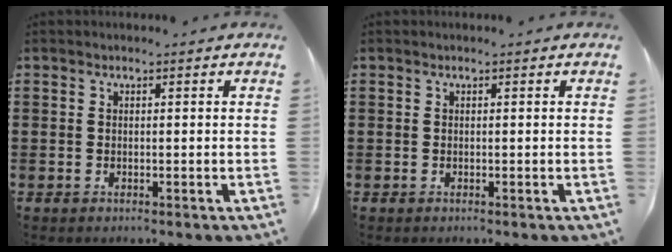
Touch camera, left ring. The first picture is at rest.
{"total": 0.0}